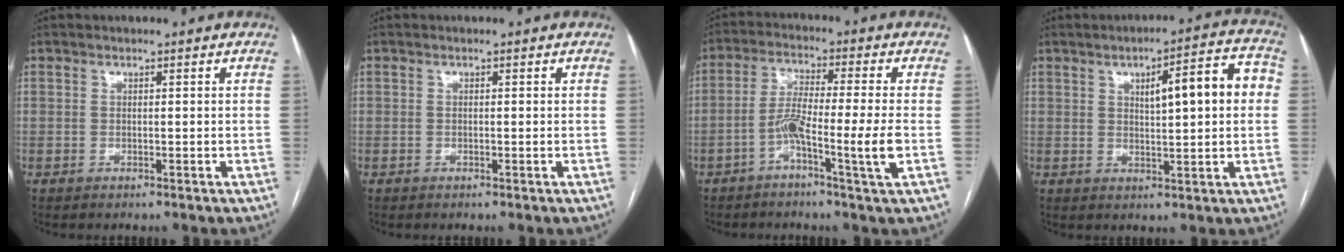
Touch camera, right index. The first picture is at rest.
{"total": 0.0}
{"total": 8.5, "force": [-3.0, -0.7, 7.9], "torque": [-0.151, 0.003, -0.058]}
{"total": 10.4, "force": [2.0, 2.0, 10.0], "torque": [-0.135, 0.028, 0.026]}